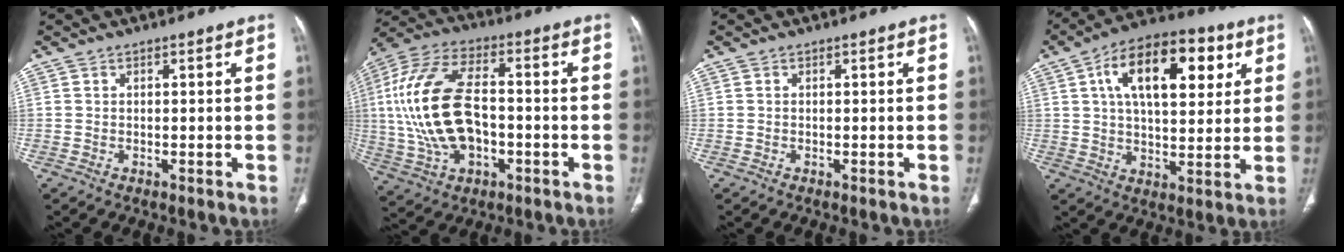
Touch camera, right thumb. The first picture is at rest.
{"total": 19.8, "force": [-1.1, 11.4, 16.2], "torque": [-0.336, 0.022, -0.014]}
{"total": 0.0}
{"total": 18.8, "force": [6.6, 9.5, 14.9], "torque": [-0.203, 0.000, 0.099]}